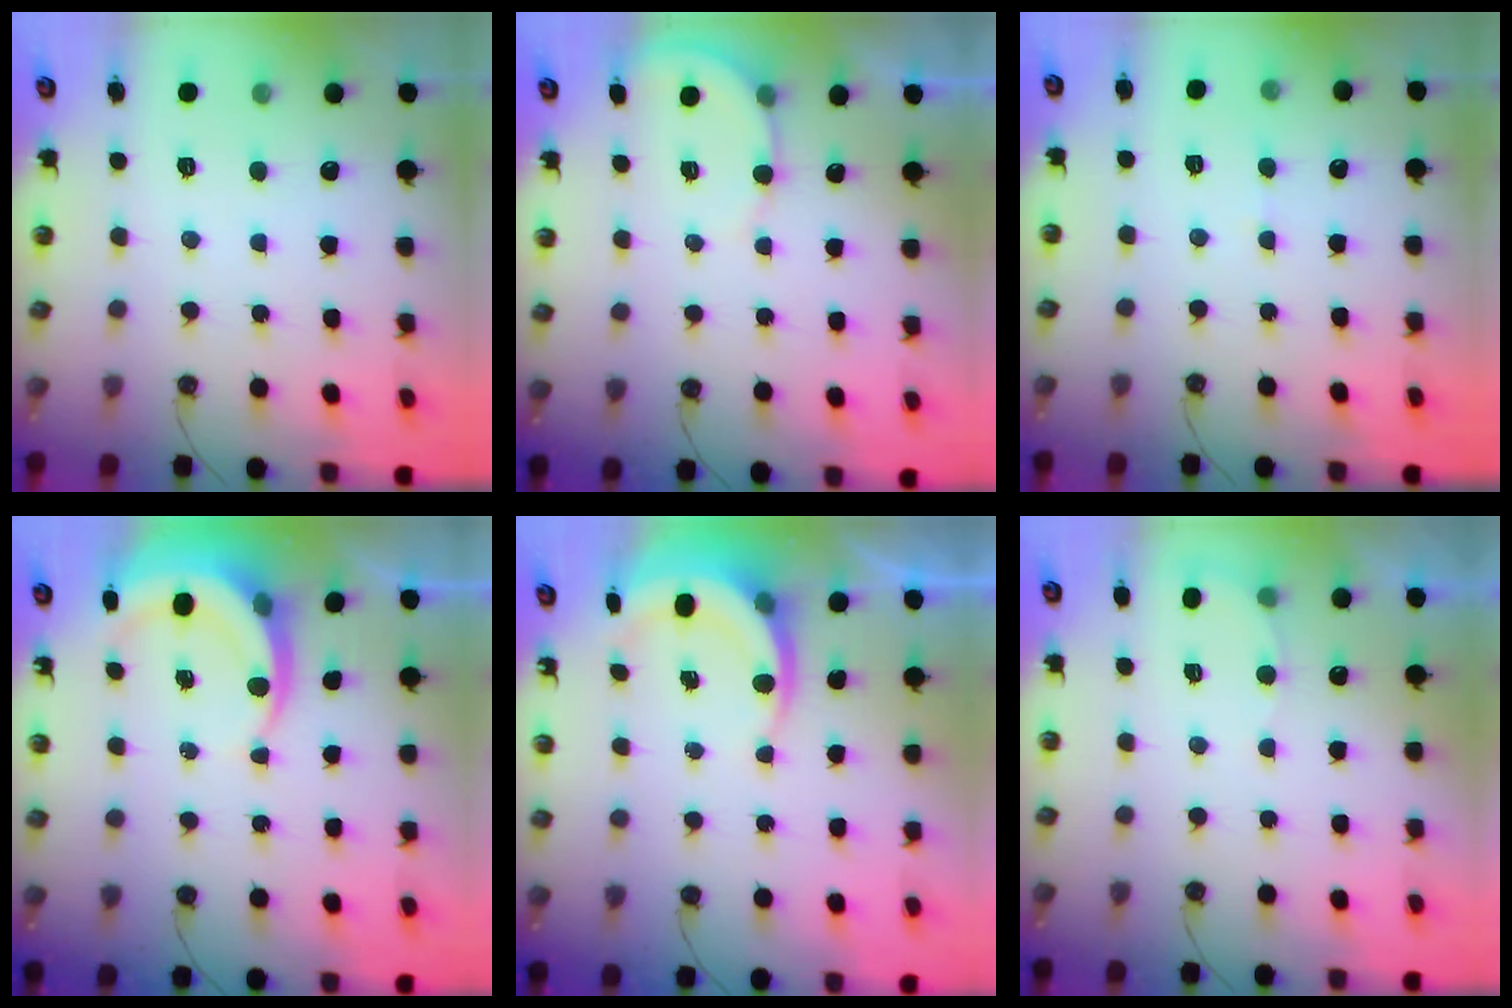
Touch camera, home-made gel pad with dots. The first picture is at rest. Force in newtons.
{"total": 4.4, "press": 4.3, "slide": 1.0}
{"total": 4.5, "press": 4.5, "slide": 0.5}
{"total": 6.3, "press": 6.3, "slide": 0.7}
{"total": 6.2, "press": 6.0, "slide": 1.3}
{"total": 4.0, "press": 3.9, "slide": 0.9}